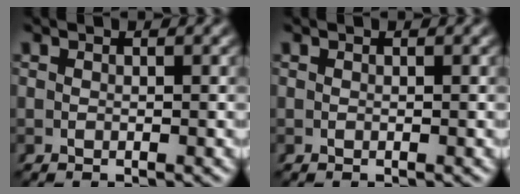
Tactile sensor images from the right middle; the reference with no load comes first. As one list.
[{"total": 0.0}]